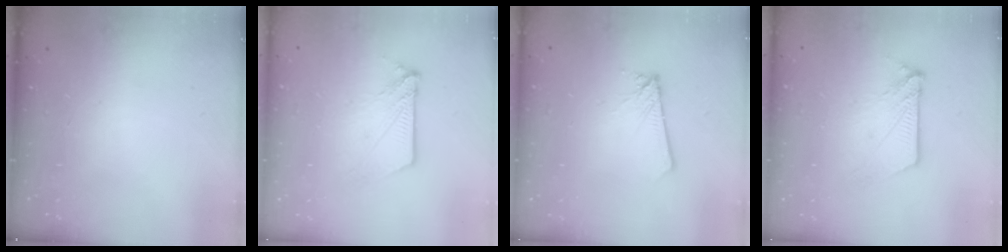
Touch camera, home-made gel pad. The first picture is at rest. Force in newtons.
{"total": 7.4, "press": 7.4, "slide": 0.5}
{"total": 1.8, "press": 1.8, "slide": 0.2}
{"total": 7.4, "press": 7.4, "slide": 0.5}